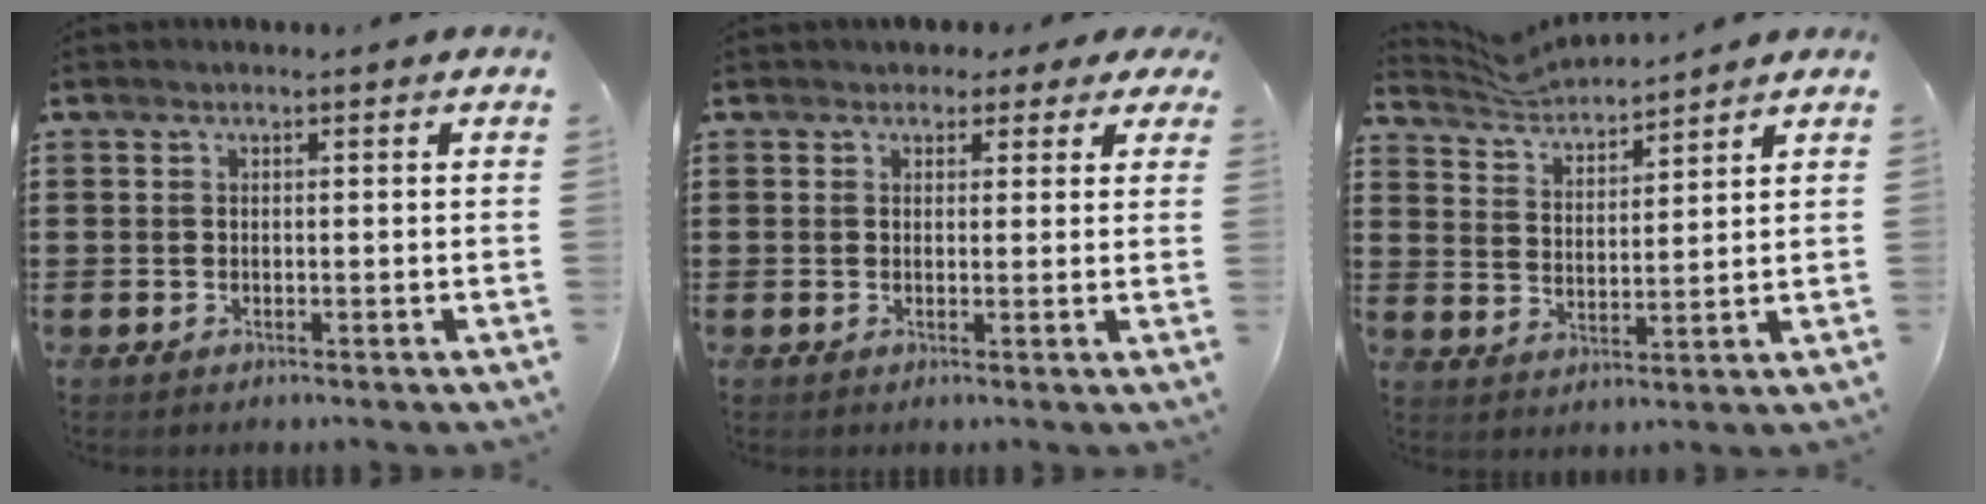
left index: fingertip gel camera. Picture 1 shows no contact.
{"total": 2.3, "force": [1.6, 1.5, 0.4], "torque": [-0.009, 0.006, 0.028]}
{"total": 4.4, "force": [4.4, 0.1, 0.1], "torque": [-0.022, -0.022, 0.079]}